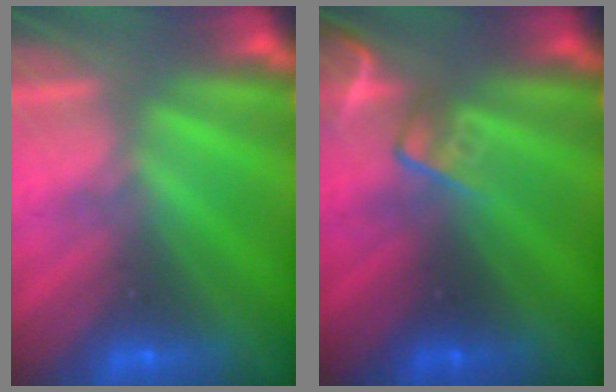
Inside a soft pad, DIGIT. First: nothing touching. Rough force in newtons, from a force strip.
{"total": 2.4}